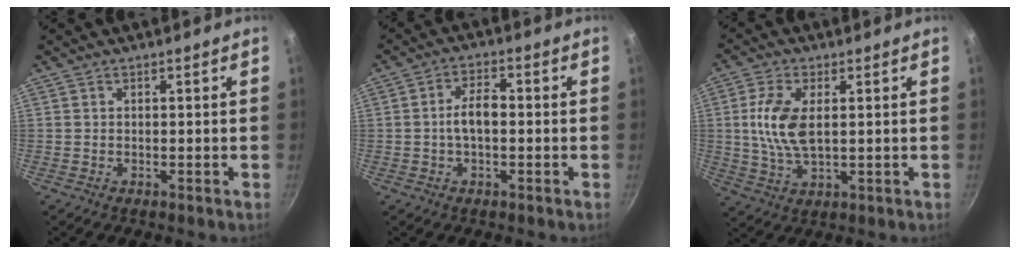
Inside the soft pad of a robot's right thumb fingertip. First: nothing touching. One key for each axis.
{"total": 5.2, "fx": -0.4, "fy": 2.7, "fz": 4.4, "tx": -0.074, "ty": 0.024, "tz": -0.013}
{"total": 9.3, "fx": 1.3, "fy": 4.8, "fz": 7.8, "tx": -0.156, "ty": 0.000, "tz": 0.026}